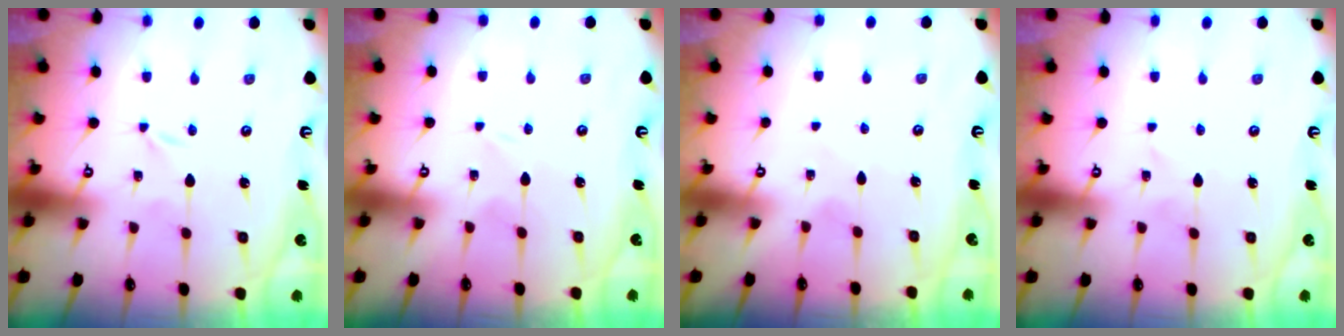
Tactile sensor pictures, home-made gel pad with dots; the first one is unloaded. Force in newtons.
{"total": 2.2, "press": 2.2, "slide": 0.3}
{"total": 2.2, "press": 2.2, "slide": 0.3}
{"total": 1.9, "press": 1.9, "slide": 0.2}